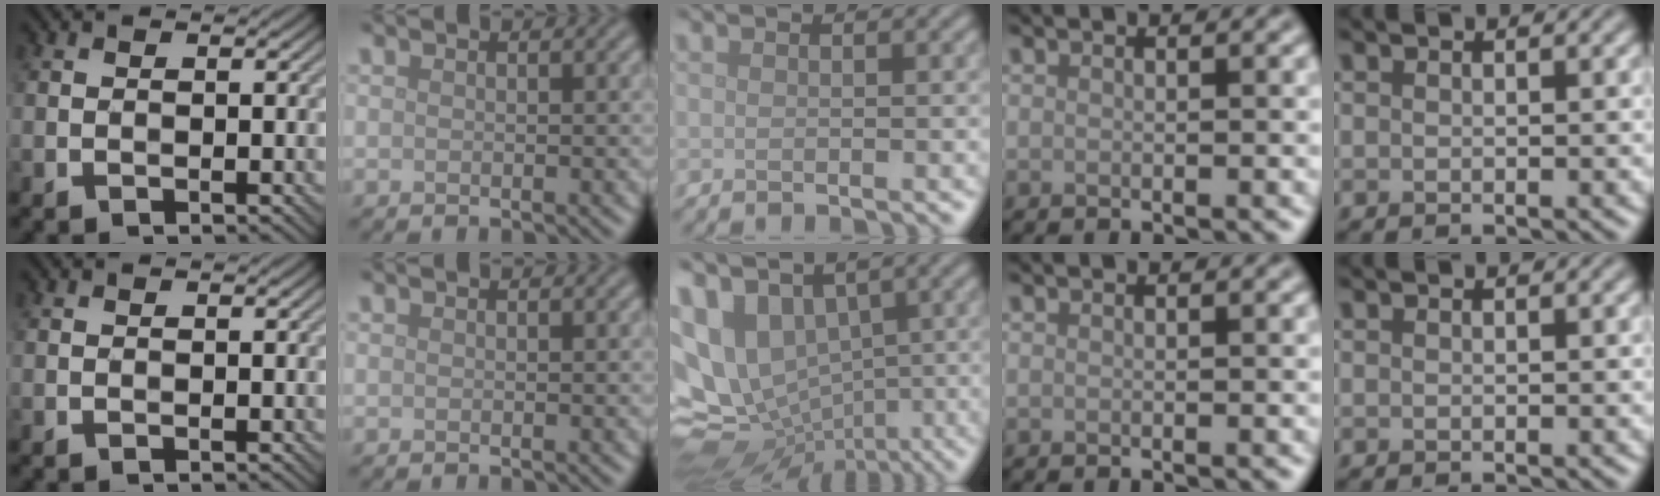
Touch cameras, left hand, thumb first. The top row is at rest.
{"middle": {"total": 11.3, "force": [1.4, 9.1, 6.6], "torque": [-0.136, -0.015, 0.051]}}